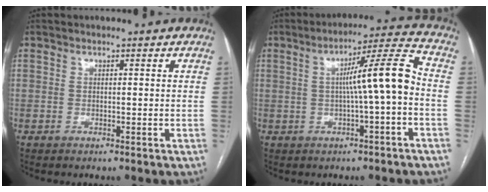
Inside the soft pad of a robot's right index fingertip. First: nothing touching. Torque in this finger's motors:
{"motor_torque": [1.51, 0.07, 0.75, 0.18]}